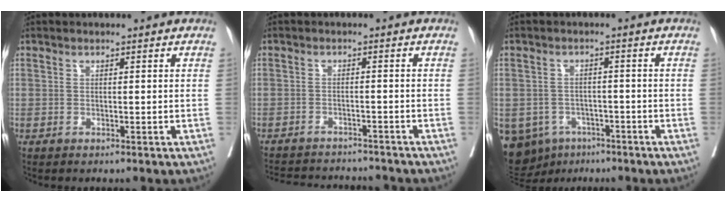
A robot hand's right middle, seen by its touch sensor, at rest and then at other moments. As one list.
[{"total": 11.0, "force": [-10.5, 2.2, 2.6], "torque": [-0.047, 0.006, -0.136]}, {"total": 12.7, "force": [-6.6, 10.0, 4.1], "torque": [-0.117, 0.007, -0.081]}]